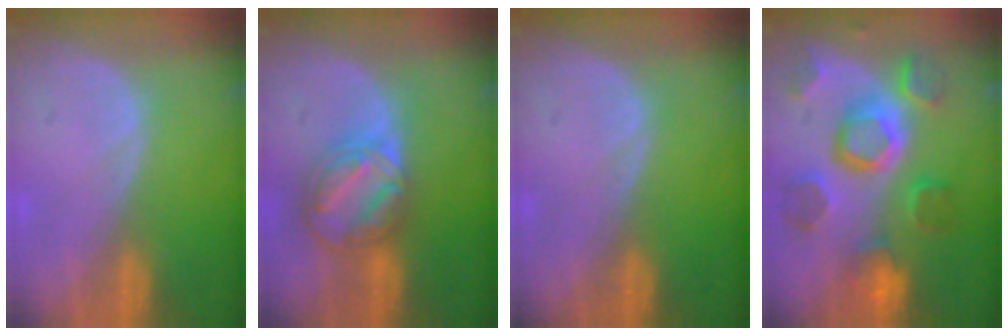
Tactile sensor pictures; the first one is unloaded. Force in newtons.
{"total": 8.4, "press": 7.0, "slide": 4.6}
{"total": 0.0}
{"total": 11.3, "press": 10.0, "slide": 5.2}